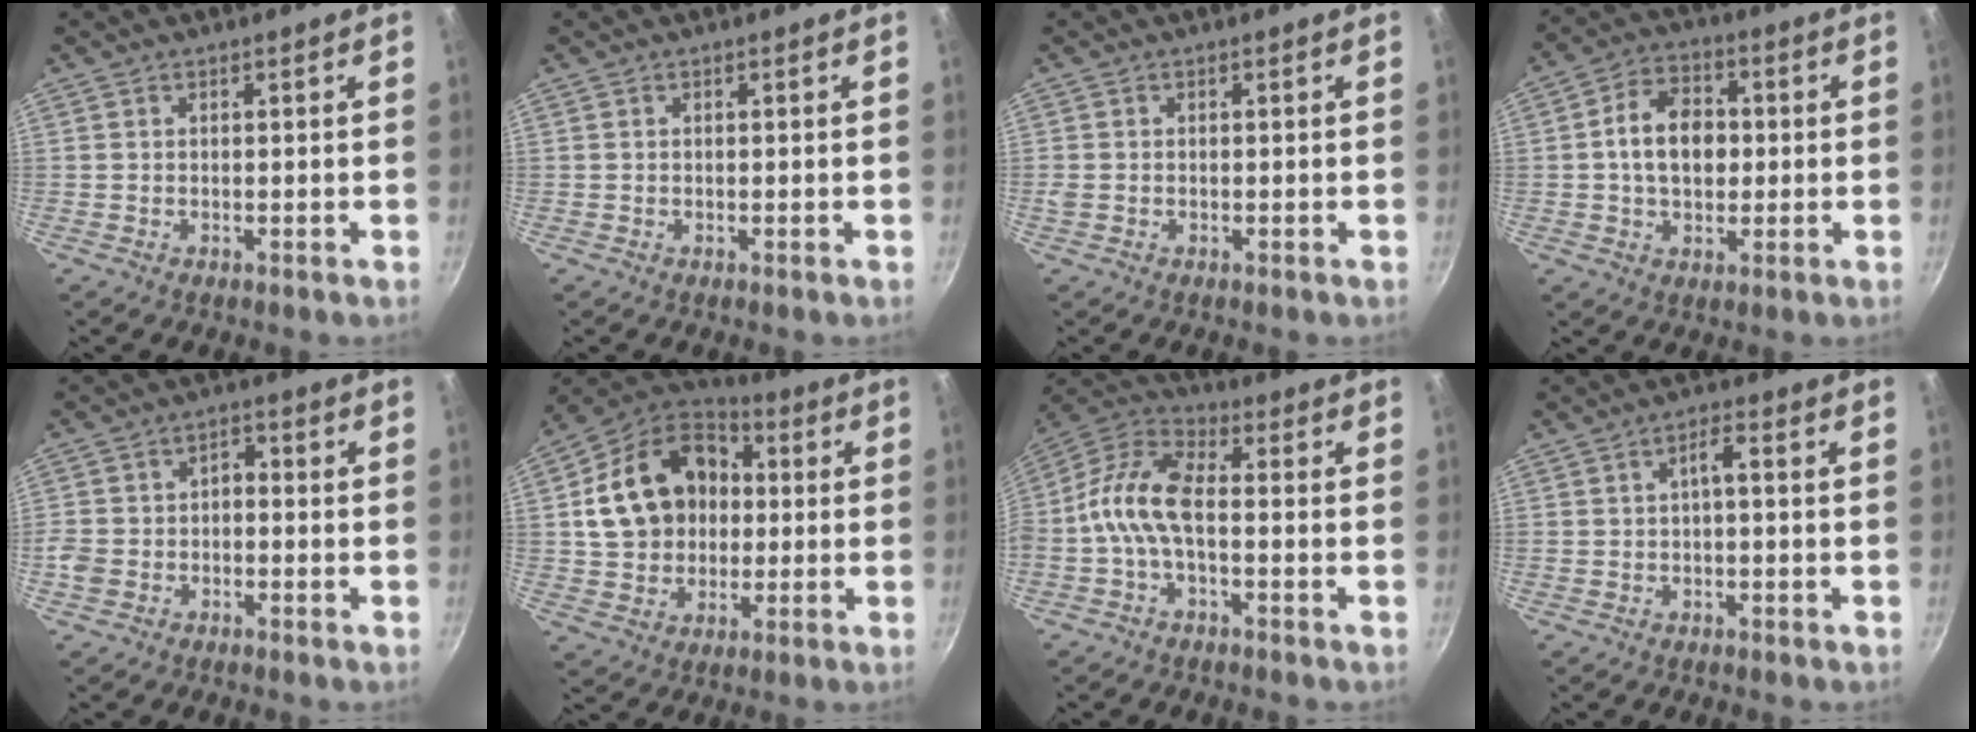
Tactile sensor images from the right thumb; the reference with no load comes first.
{"total": 0.0}
{"total": 1.3, "force": [-0.3, 1.0, 0.7], "torque": [-0.013, 0.001, -0.005]}
{"total": 10.5, "force": [0.3, 7.5, 7.4], "torque": [-0.097, 0.017, -0.005]}
{"total": 5.4, "force": [-2.1, 4.0, 3.0], "torque": [-0.035, 0.033, -0.041]}
{"total": 19.3, "force": [2.0, 15.4, 11.4], "torque": [-0.177, 0.038, 0.034]}
{"total": 10.5, "force": [-2.2, 5.1, 8.9], "torque": [-0.185, 0.042, -0.061]}
{"total": 3.0, "force": [-0.4, 1.2, 2.7], "torque": [-0.052, 0.019, -0.006]}